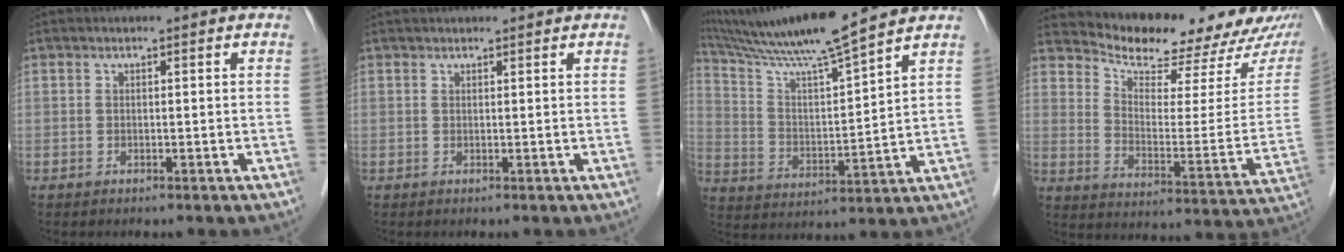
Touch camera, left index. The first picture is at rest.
{"total": 2.7, "force": [2.5, 0.5, 0.8], "torque": [-0.006, 0.031, 0.037]}
{"total": 14.8, "force": [12.8, -1.3, 7.2], "torque": [-0.140, 0.008, 0.228]}
{"total": 18.0, "force": [16.8, 3.8, 5.2], "torque": [-0.067, -0.048, 0.220]}